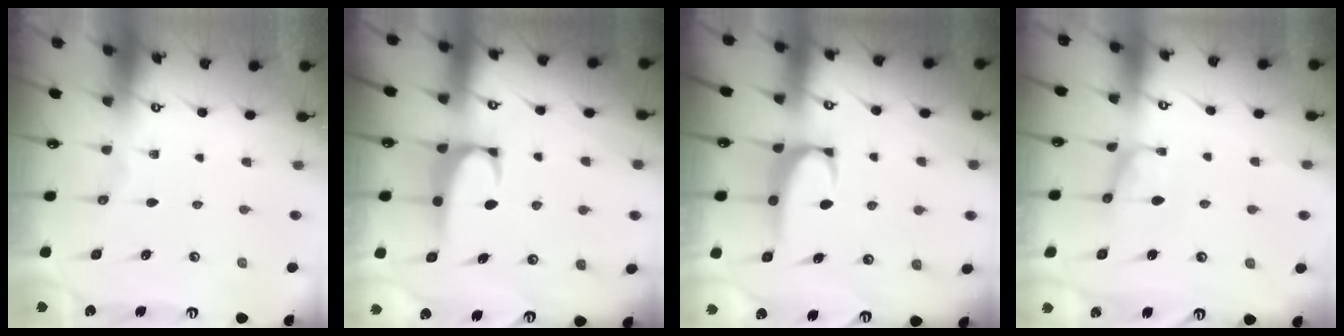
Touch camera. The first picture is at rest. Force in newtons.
{"total": 1.8, "press": 1.8, "slide": 0.4}
{"total": 2.3, "press": 2.2, "slide": 0.7}
{"total": 1.1, "press": 1.0, "slide": 0.4}